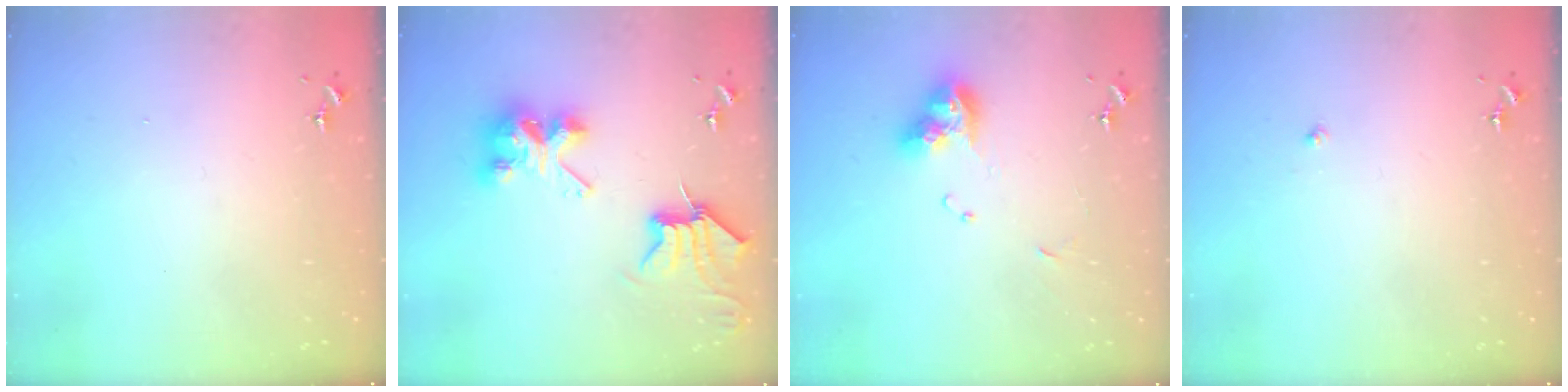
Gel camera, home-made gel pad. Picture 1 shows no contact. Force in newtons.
{"total": 9.7, "press": 9.6, "slide": 1.1}
{"total": 12.1, "press": 12.0, "slide": 1.3}
{"total": 1.8, "press": 1.8, "slide": 0.1}